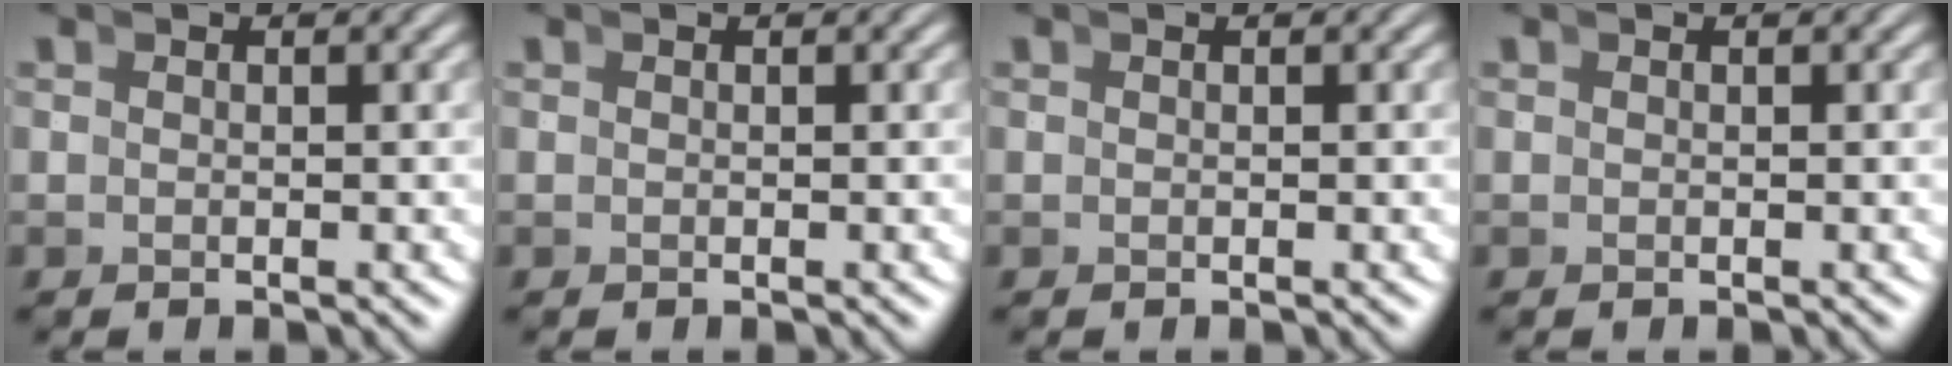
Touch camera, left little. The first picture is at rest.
{"total": 0.0}
{"total": 0.0}
{"total": 0.0}